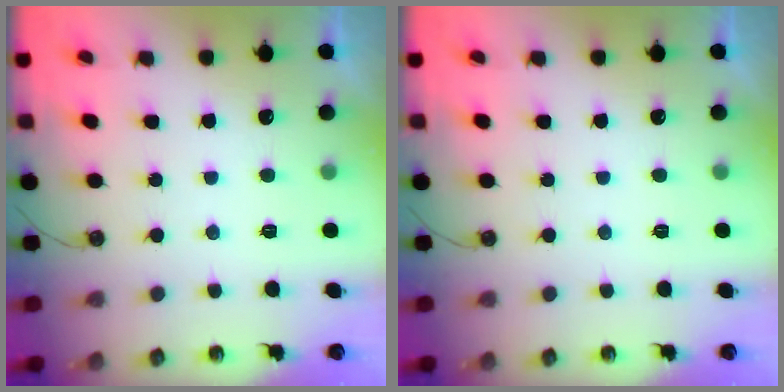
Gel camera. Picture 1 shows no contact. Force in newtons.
{"total": 0.0}